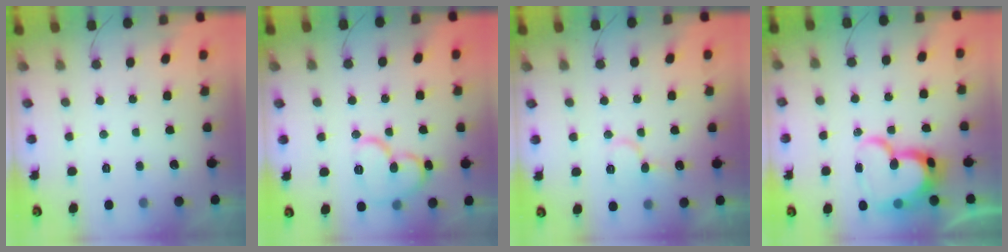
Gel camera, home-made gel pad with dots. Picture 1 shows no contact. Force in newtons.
{"total": 13.3, "press": 13.2, "slide": 1.8}
{"total": 9.6, "press": 9.5, "slide": 1.3}
{"total": 17.1, "press": 17.1, "slide": 1.7}